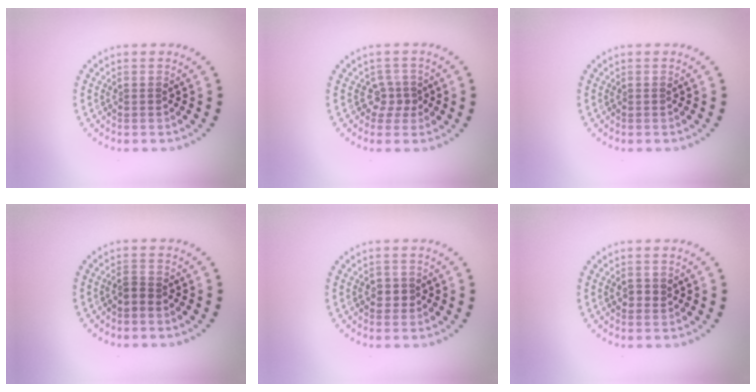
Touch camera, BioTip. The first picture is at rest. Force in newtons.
{"total": 1.7, "press": 1.2, "slide": 1.3}
{"total": 0.0}
{"total": 1.1, "press": 0.9, "slide": 0.7}
{"total": 1.3, "press": 1.3, "slide": 0.4}
{"total": 1.2, "press": 1.0, "slide": 0.5}